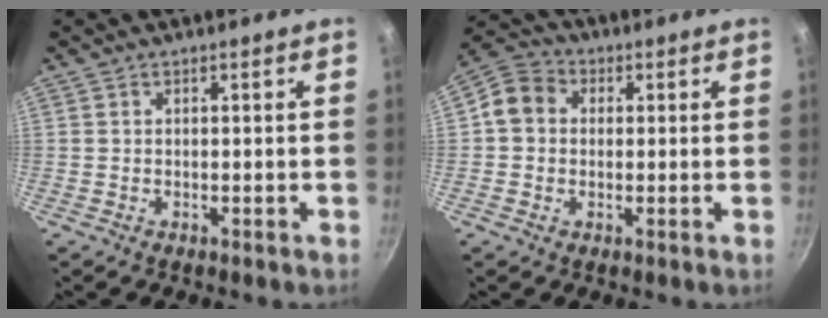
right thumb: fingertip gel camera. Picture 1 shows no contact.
{"total": 7.0, "force": [0.6, 6.1, 3.4], "torque": [-0.041, 0.014, -0.011]}